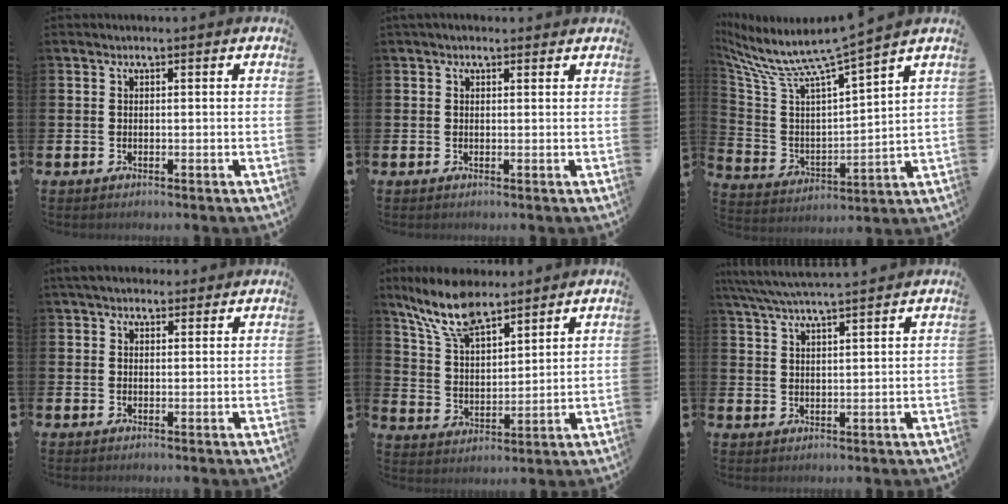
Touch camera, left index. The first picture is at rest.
{"total": 1.0, "force": [0.7, 0.5, 0.4], "torque": [0.006, 0.002, 0.009]}
{"total": 8.5, "force": [7.3, 0.6, 4.3], "torque": [-0.120, -0.054, 0.116]}
{"total": 3.5, "force": [3.0, 1.6, 0.7], "torque": [-0.006, -0.007, 0.052]}
{"total": 10.1, "force": [8.2, 3.4, 4.7], "torque": [-0.117, -0.028, 0.151]}
{"total": 5.4, "force": [5.1, 0.0, 1.8], "torque": [-0.054, -0.019, 0.092]}